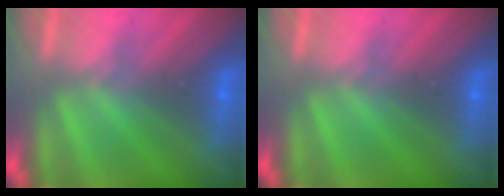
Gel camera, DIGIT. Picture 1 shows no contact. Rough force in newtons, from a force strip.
{"total": 0.0}